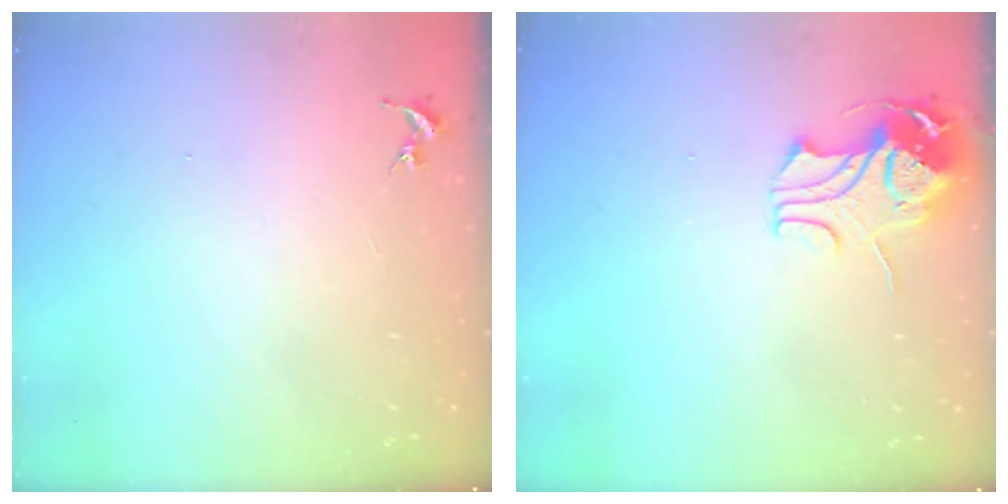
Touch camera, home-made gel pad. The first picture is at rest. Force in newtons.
{"total": 9.9, "press": 9.7, "slide": 1.7}